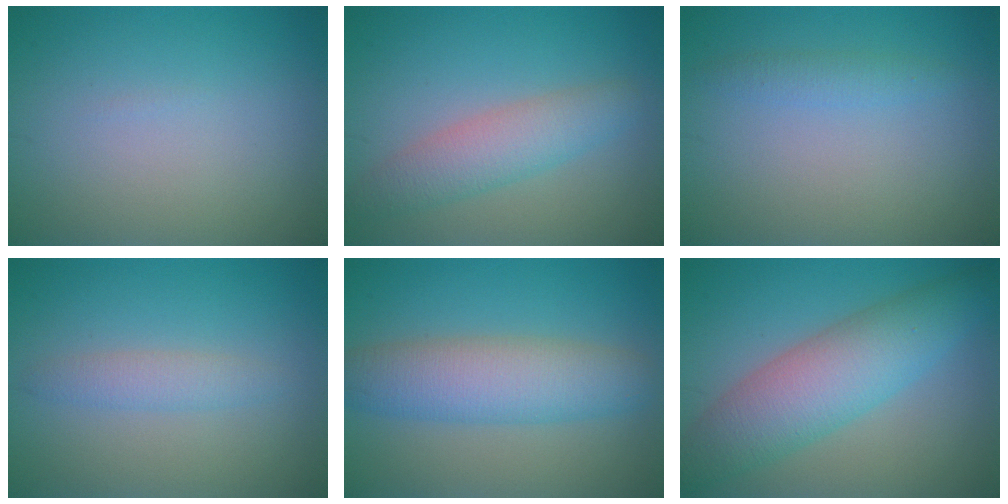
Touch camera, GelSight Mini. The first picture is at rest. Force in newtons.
{"total": 3.8, "press": 3.8, "slide": 0.0}
{"total": 1.4, "press": 1.4, "slide": 0.1}
{"total": 1.9, "press": 1.9, "slide": 0.1}
{"total": 6.0, "press": 6.0, "slide": 0.3}
{"total": 7.1, "press": 7.1, "slide": 0.4}